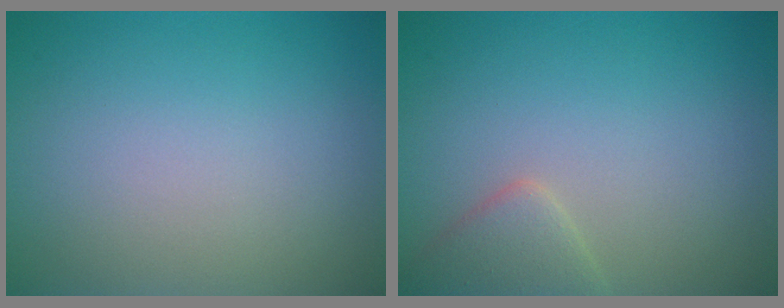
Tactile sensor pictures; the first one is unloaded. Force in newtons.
{"total": 2.4, "press": 2.4, "slide": 0.1}